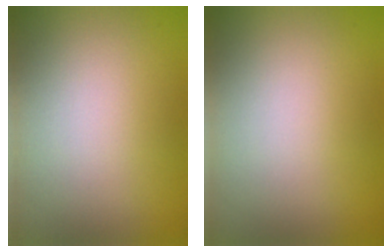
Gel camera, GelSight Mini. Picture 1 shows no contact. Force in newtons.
{"total": 0.0}